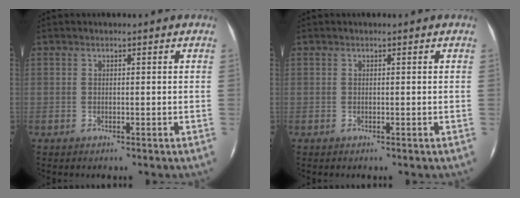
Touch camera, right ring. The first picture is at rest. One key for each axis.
{"total": 0.0}